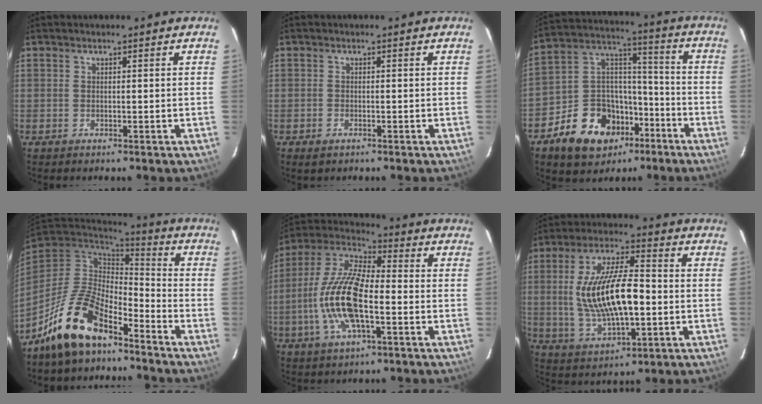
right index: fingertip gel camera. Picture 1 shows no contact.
{"total": 1.3, "force": [-0.9, 0.8, 0.6], "torque": [-0.012, -0.003, -0.016]}
{"total": 16.6, "force": [-9.0, 11.9, 7.4], "torque": [-0.160, 0.053, -0.129]}
{"total": 15.1, "force": [-10.4, 6.3, 8.9], "torque": [-0.185, -0.003, -0.192]}
{"total": 16.1, "force": [-3.8, 5.8, 14.5], "torque": [-0.298, 0.000, -0.079]}
{"total": 16.7, "force": [-0.8, 6.4, 15.4], "torque": [-0.297, 0.002, -0.003]}